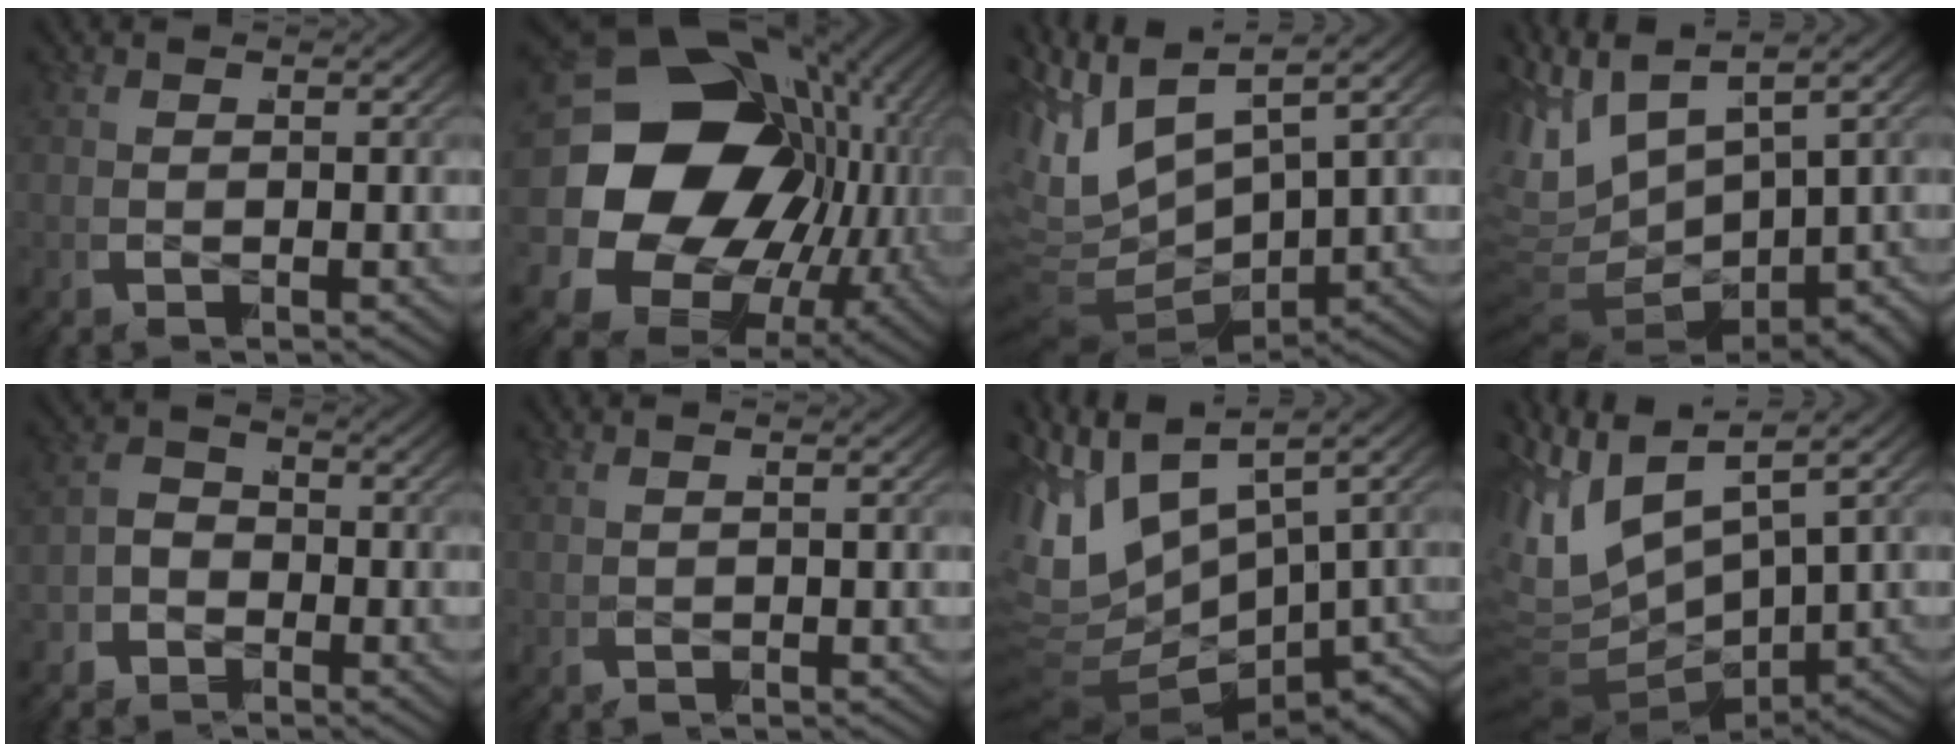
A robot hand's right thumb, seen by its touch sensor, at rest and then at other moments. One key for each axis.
{"total": 27.9, "fx": 1.5, "fy": 20.1, "fz": 19.2, "tx": -0.320, "ty": -0.027, "tz": 0.013}
{"total": 10.6, "fx": 0.7, "fy": 7.6, "fz": 7.4, "tx": -0.175, "ty": -0.020, "tz": 0.016}
{"total": 9.8, "fx": 0.0, "fy": 6.7, "fz": 7.2, "tx": -0.166, "ty": -0.024, "tz": 0.007}
{"total": 3.4, "fx": -0.8, "fy": 2.8, "fz": 1.6, "tx": -0.008, "ty": 0.007, "tz": -0.034}
{"total": 1.2, "fx": 0.7, "fy": -1.0, "fz": -0.3, "tx": 0.013, "ty": 0.011, "tz": 0.009}
{"total": 15.4, "fx": -1.3, "fy": 11.1, "fz": 10.5, "tx": -0.217, "ty": -0.022, "tz": -0.013}
{"total": 11.7, "fx": 1.0, "fy": 8.3, "fz": 8.1, "tx": -0.194, "ty": -0.015, "tz": 0.019}